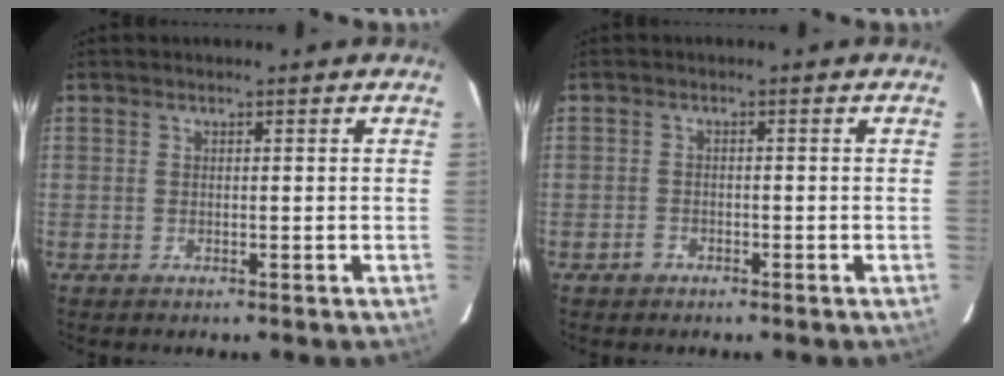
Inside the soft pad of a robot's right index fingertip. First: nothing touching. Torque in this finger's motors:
{"motor_torque": [-0.10, -0.13, -0.11, -0.05]}